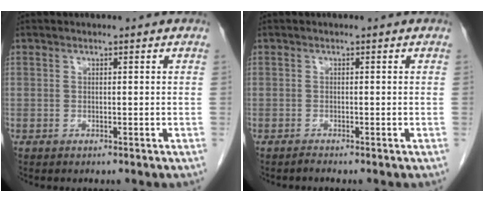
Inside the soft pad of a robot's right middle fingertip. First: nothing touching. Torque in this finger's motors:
{"motor_torque": [0.00, 0.08, -0.03, 0.01]}